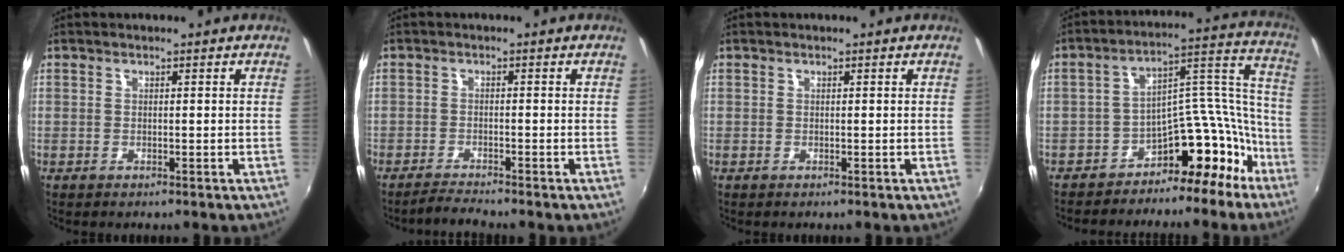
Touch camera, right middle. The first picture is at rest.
{"total": 2.7, "force": [-2.6, -0.3, 0.4], "torque": [-0.021, -0.006, -0.054]}
{"total": 0.0}
{"total": 14.3, "force": [-10.9, 7.2, 5.8], "torque": [-0.075, 0.077, -0.163]}